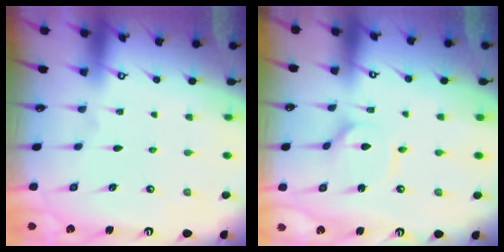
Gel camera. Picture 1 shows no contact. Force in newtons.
{"total": 2.9, "press": 2.9, "slide": 0.4}